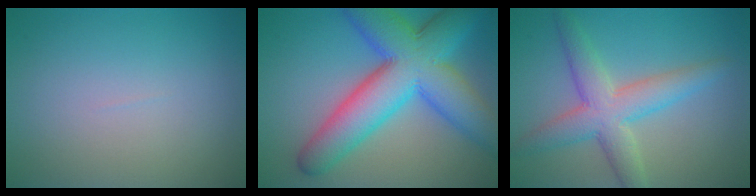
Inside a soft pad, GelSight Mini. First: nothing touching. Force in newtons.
{"total": 11.8, "press": 11.8, "slide": 0.1}
{"total": 5.4, "press": 5.4, "slide": 0.2}